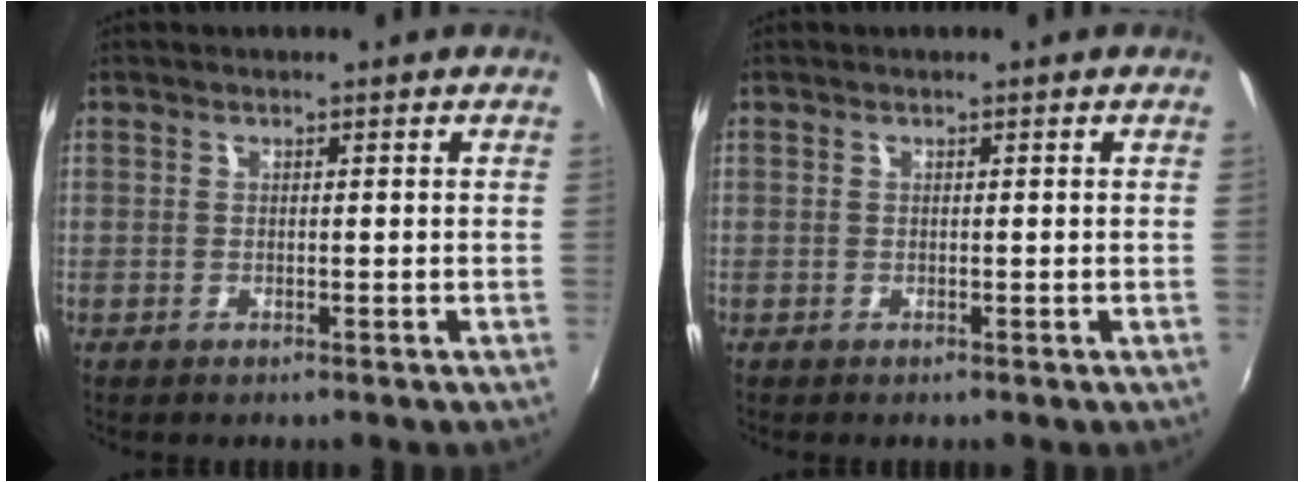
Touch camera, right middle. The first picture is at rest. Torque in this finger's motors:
{"motor_torque": [0.68, -0.56, -0.06, -0.20]}